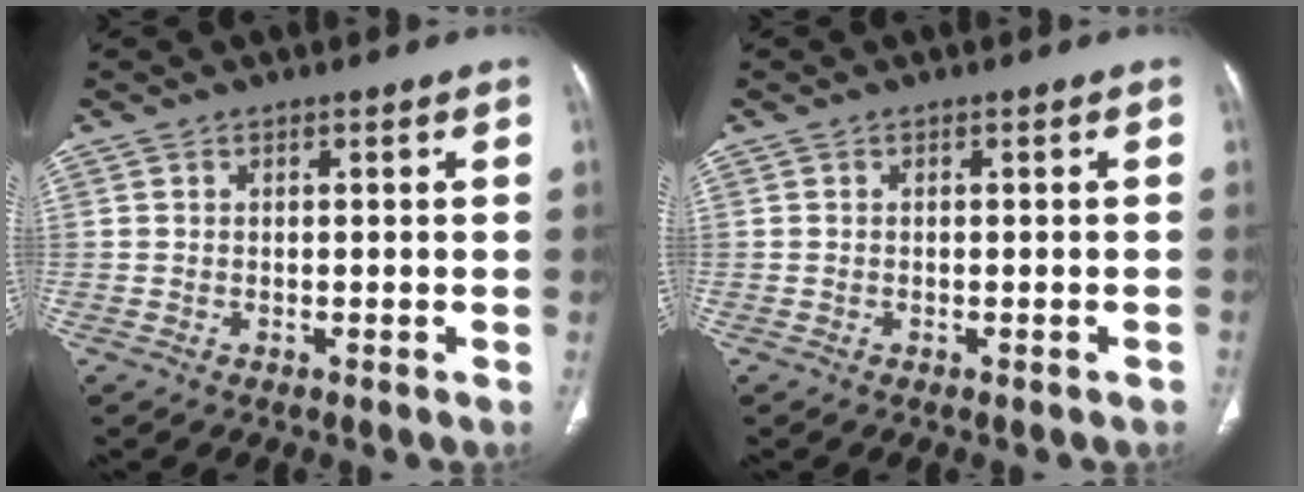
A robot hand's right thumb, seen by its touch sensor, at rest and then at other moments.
{"total": 0.6, "force": [-0.5, 0.1, 0.3], "torque": [-0.008, 0.004, -0.005]}